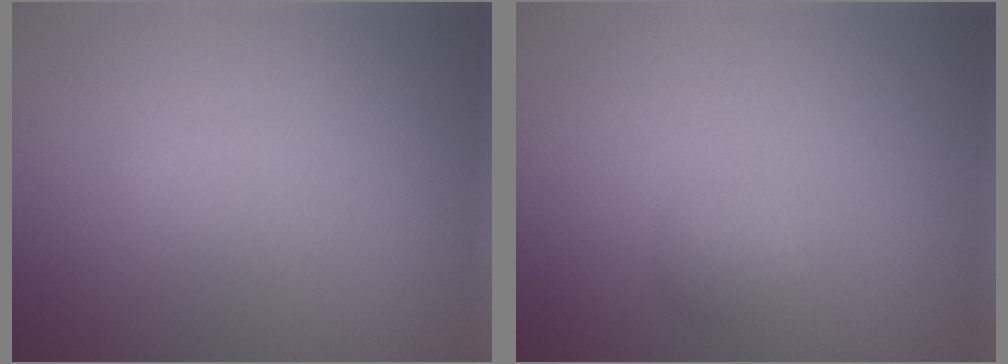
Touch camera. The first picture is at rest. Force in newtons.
{"total": 1.1, "press": 1.1, "slide": 0.1}